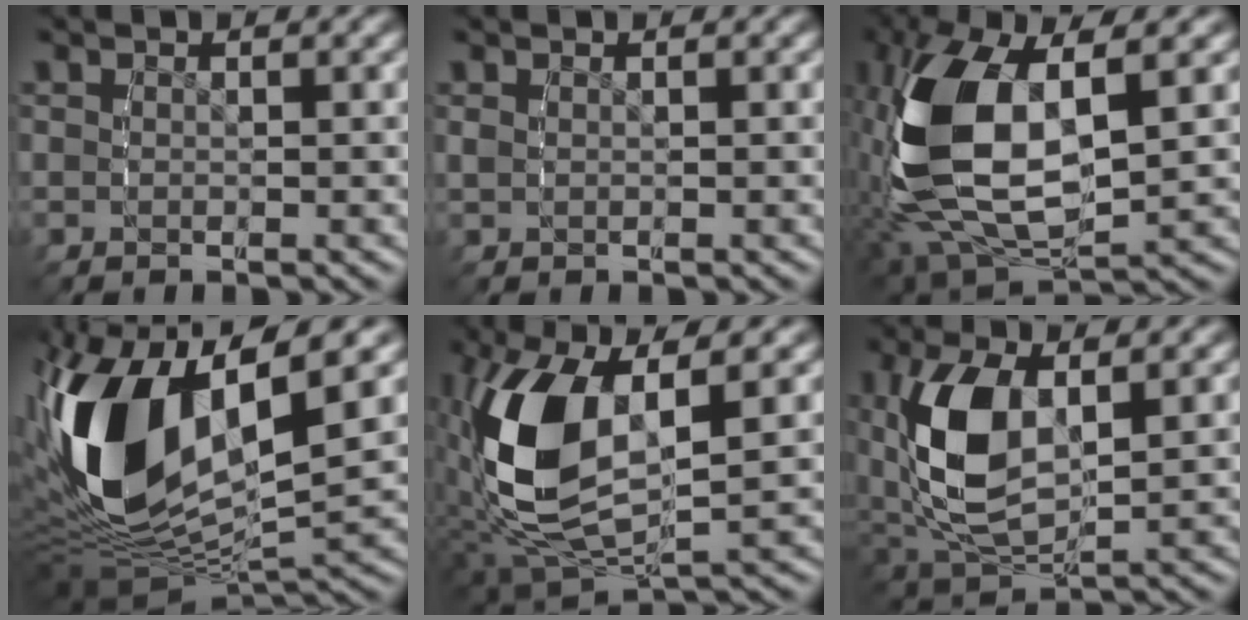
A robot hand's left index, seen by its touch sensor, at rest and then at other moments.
{"total": 0.6, "force": [0.3, 0.5, 0.3], "torque": [-0.008, 0.001, 0.006]}
{"total": 14.1, "force": [-0.8, 8.5, 11.3], "torque": [-0.273, -0.037, 0.011]}
{"total": 16.4, "force": [1.3, 9.8, 13.1], "torque": [-0.296, -0.030, 0.027]}
{"total": 11.1, "force": [0.1, 6.4, 9.0], "torque": [-0.229, -0.023, 0.015]}
{"total": 7.4, "force": [0.4, 4.4, 6.0], "torque": [-0.154, -0.017, 0.012]}